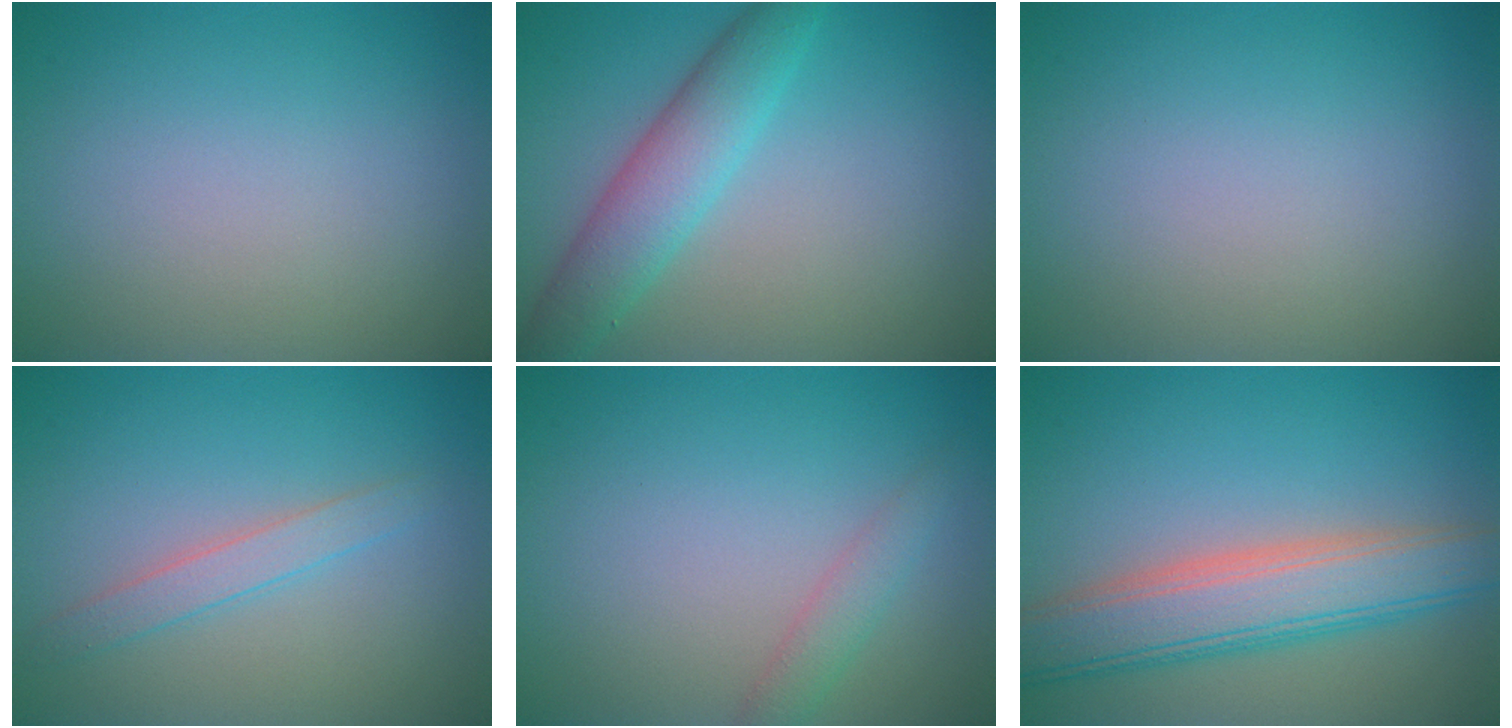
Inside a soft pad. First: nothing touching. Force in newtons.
{"total": 4.8, "press": 4.8, "slide": 0.0}
{"total": 0.0}
{"total": 2.1, "press": 2.1, "slide": 0.1}
{"total": 1.7, "press": 1.7, "slide": 0.0}
{"total": 6.9, "press": 6.9, "slide": 0.2}